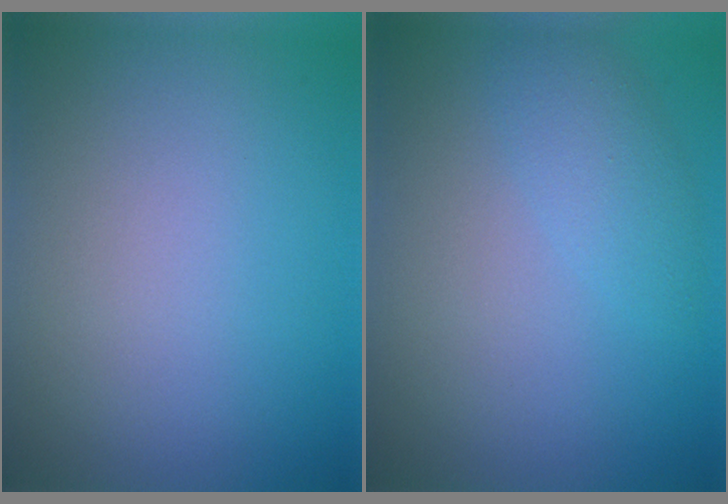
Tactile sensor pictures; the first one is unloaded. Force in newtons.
{"total": 2.2, "press": 2.2, "slide": 0.2}